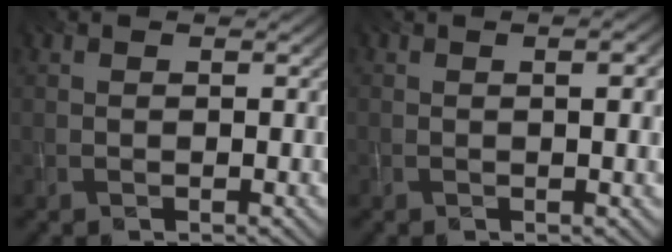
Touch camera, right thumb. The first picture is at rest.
{"total": 2.3, "force": [0.4, 0.4, 2.3], "torque": [-0.032, 0.006, 0.004]}